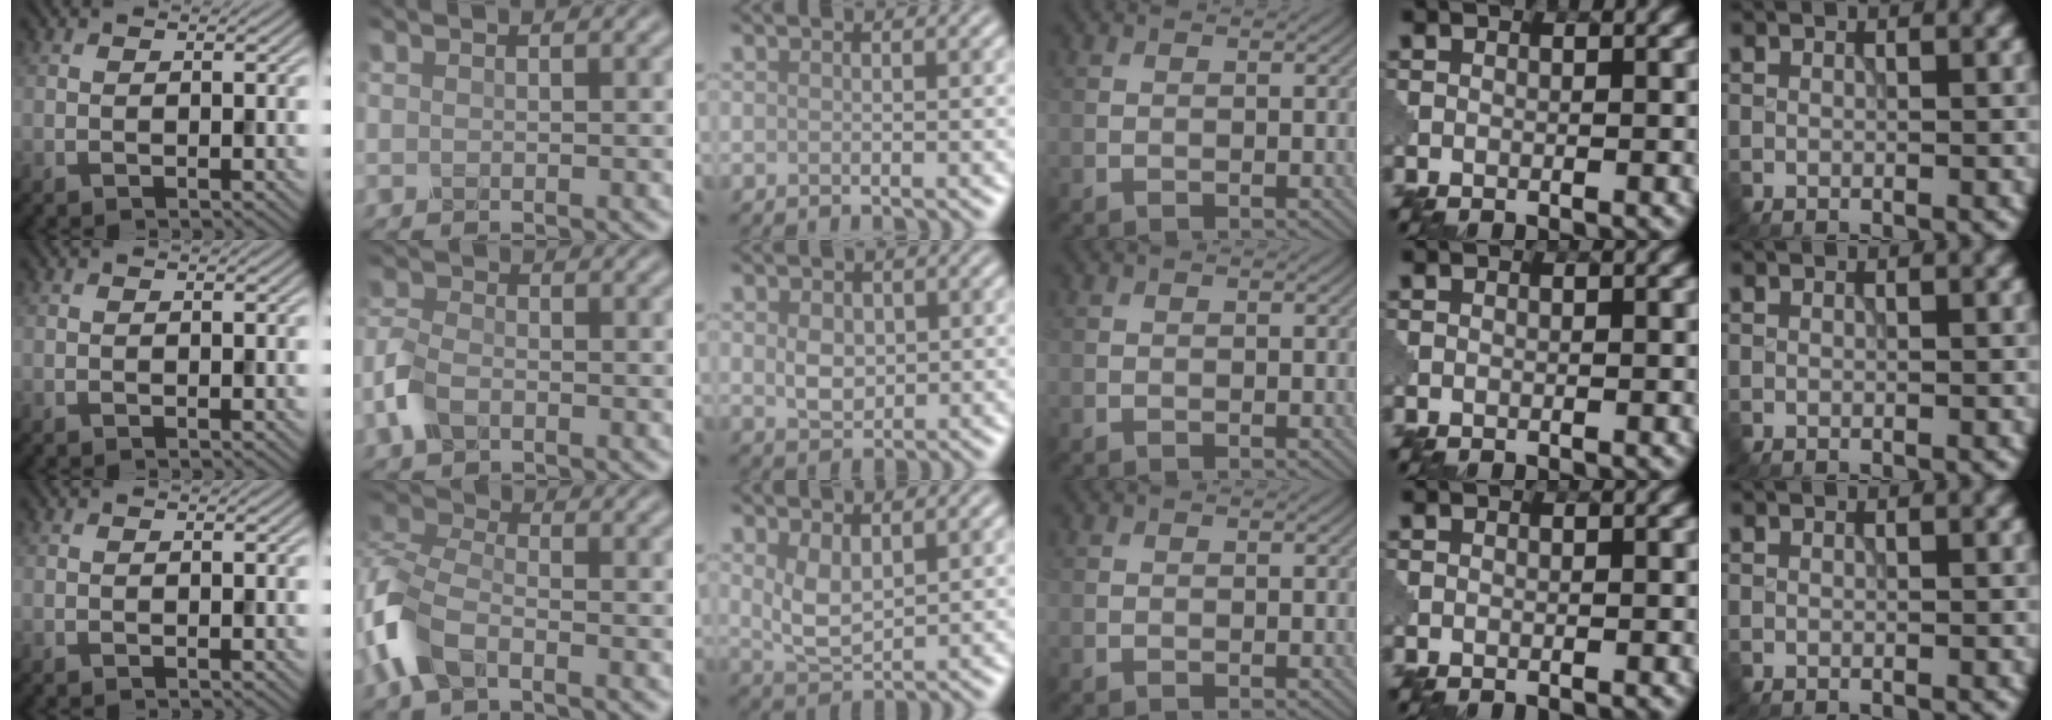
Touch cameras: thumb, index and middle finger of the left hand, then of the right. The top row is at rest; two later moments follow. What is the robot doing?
{"motion": "close", "object": "eyeshadow palette"}